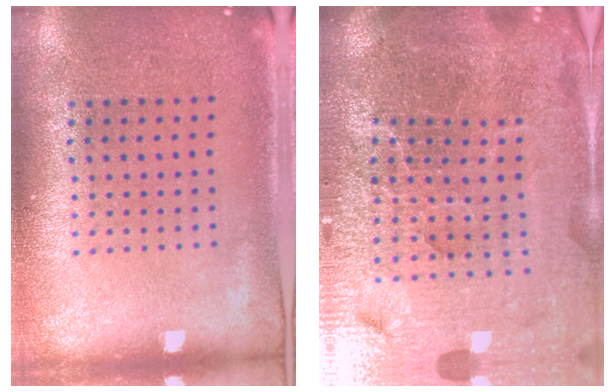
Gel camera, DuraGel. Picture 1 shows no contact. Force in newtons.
{"total": 6.9, "press": 6.0, "slide": 3.4}